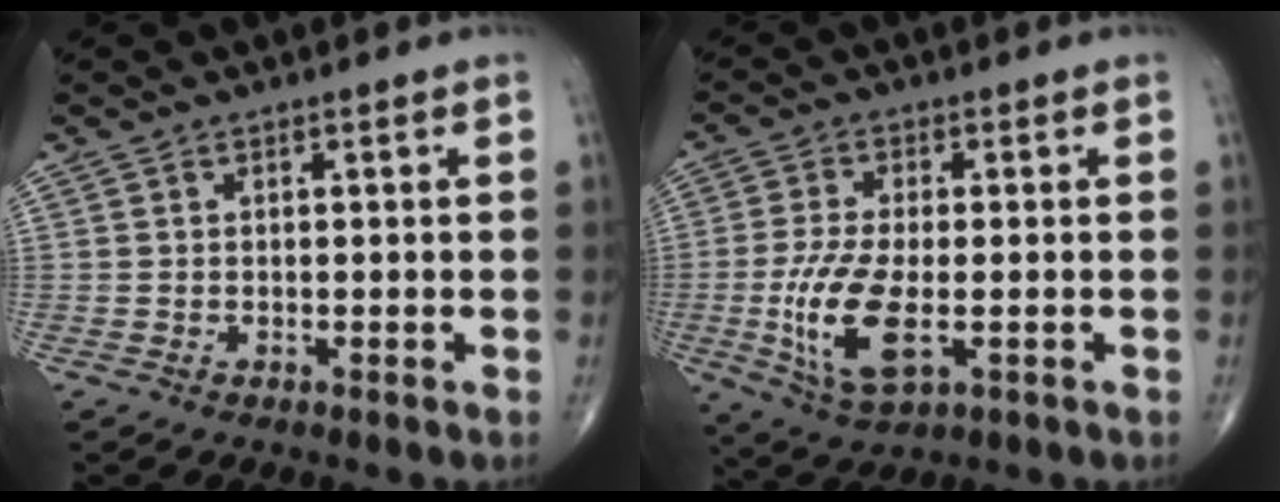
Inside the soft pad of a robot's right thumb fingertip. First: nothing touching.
{"total": 11.4, "force": [-2.5, 4.7, 10.1], "torque": [-0.214, -0.012, -0.042]}